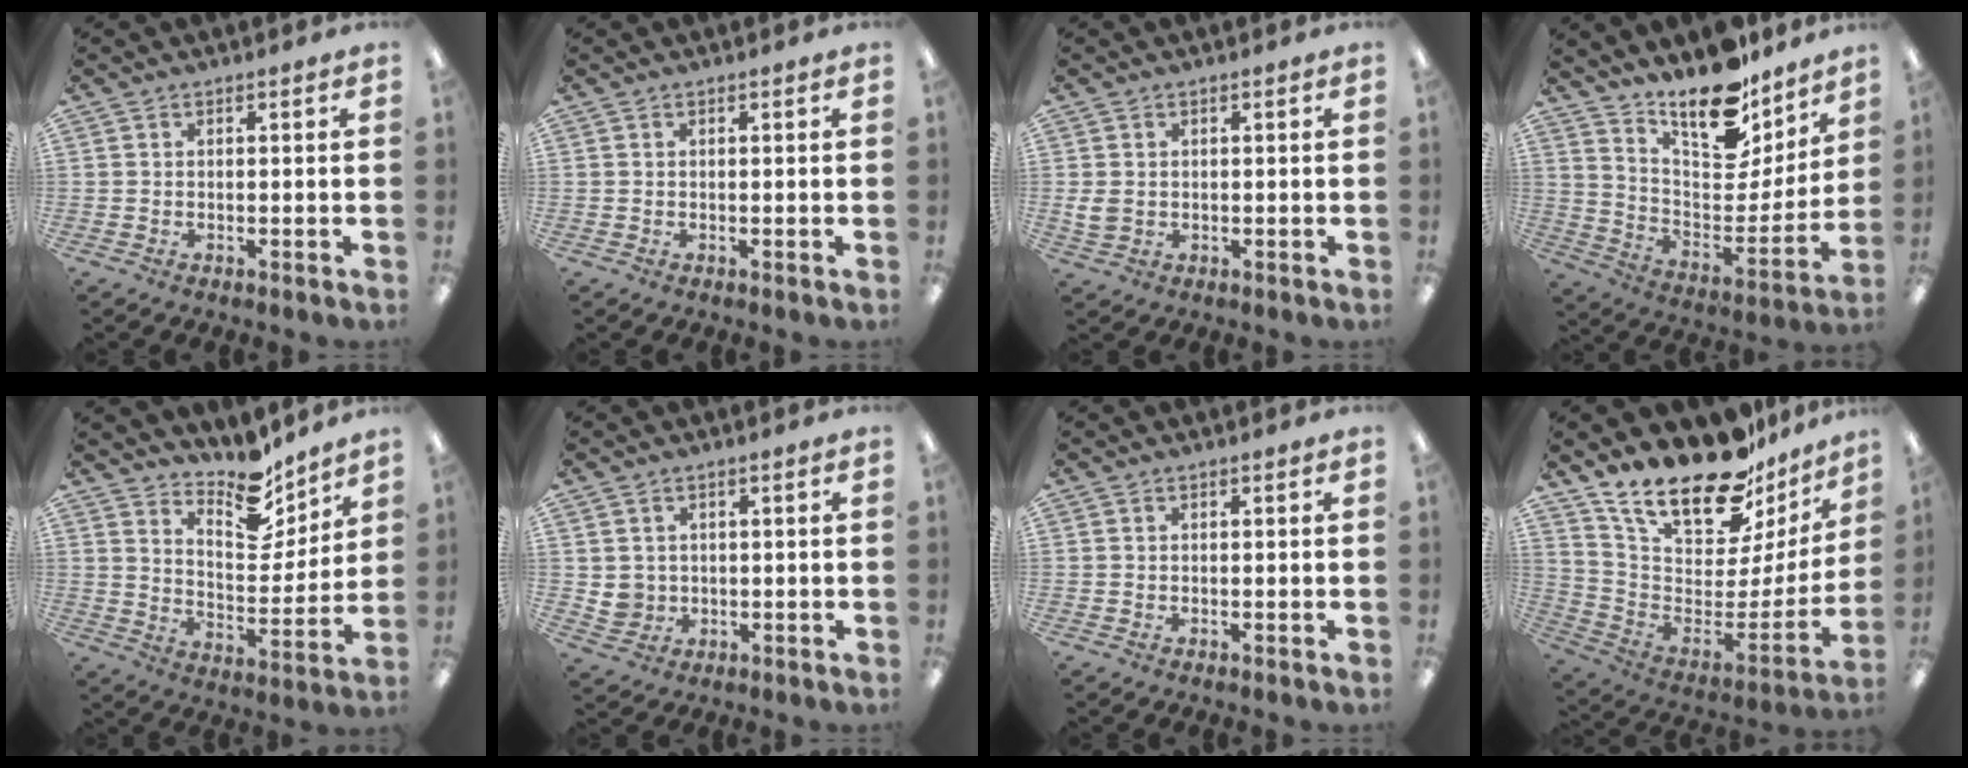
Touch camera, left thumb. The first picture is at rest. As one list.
[{"total": 0.0}, {"total": 3.1, "force": [0.6, 2.5, 1.8], "torque": [-0.032, -0.002, 0.009]}, {"total": 17.0, "force": [14.9, 5.7, 6.0], "torque": [-0.098, -0.129, 0.261]}, {"total": 11.9, "force": [10.4, 4.4, 3.7], "torque": [-0.051, -0.093, 0.186]}, {"total": 3.7, "force": [1.3, 3.4, 0.4], "torque": [-0.007, 0.000, 0.025]}, {"total": 0.0}, {"total": 21.9, "force": [17.8, 7.6, 10.2], "torque": [-0.176, -0.136, 0.311]}]